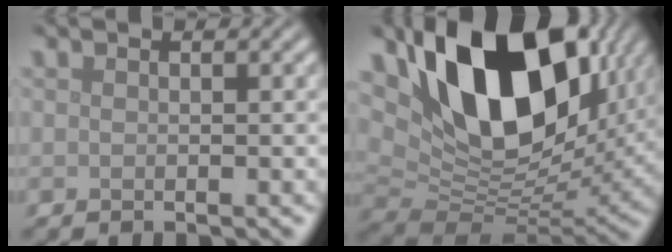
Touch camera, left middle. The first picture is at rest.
{"total": 15.2, "force": [6.3, 8.7, 10.8], "torque": [-0.182, 0.000, 0.111]}